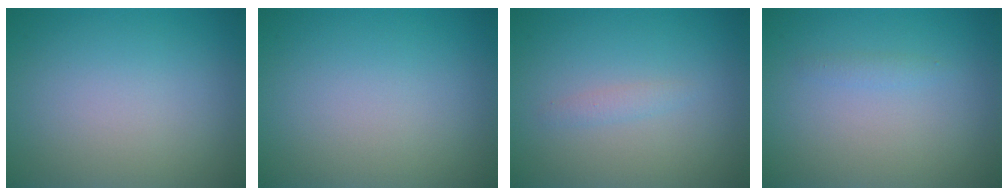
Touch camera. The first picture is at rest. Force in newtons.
{"total": 0.0}
{"total": 0.9, "press": 0.9, "slide": 0.0}
{"total": 0.7, "press": 0.7, "slide": 0.0}